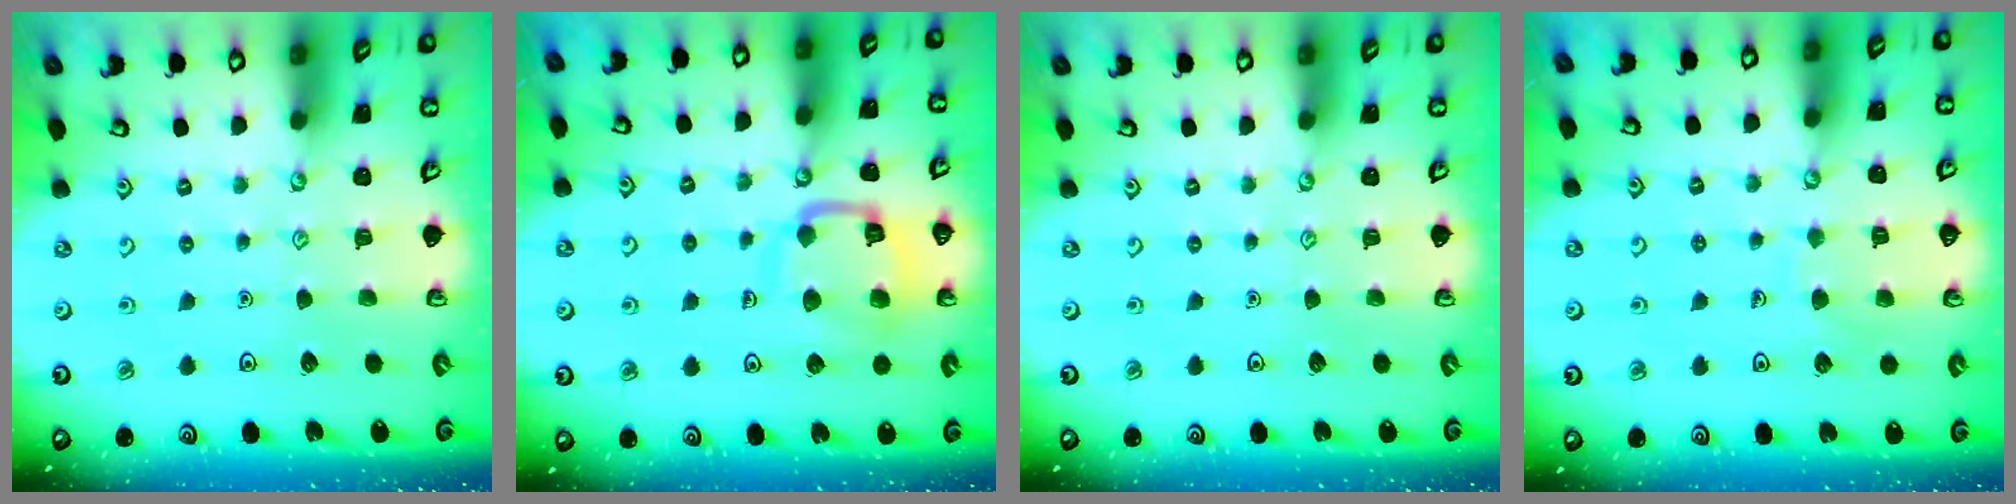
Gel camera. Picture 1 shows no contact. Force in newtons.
{"total": 13.4, "press": 13.3, "slide": 1.4}
{"total": 0.0}
{"total": 5.4, "press": 5.3, "slide": 0.5}